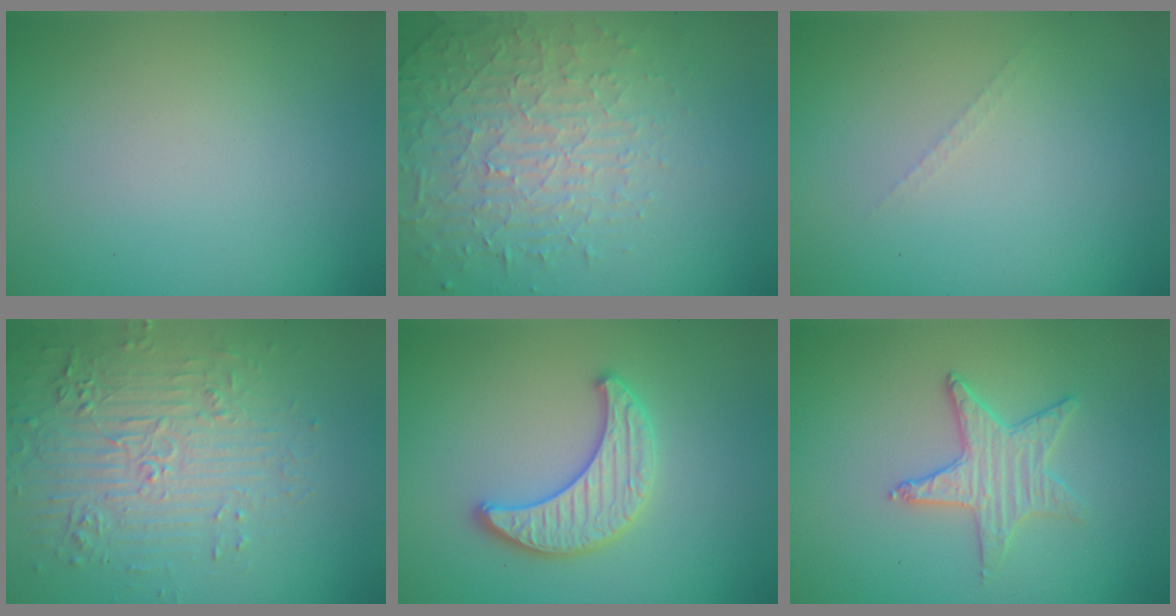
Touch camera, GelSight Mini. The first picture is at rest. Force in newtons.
{"total": 4.5, "press": 3.2, "slide": 3.1}
{"total": 0.6, "press": 0.6, "slide": 0.1}
{"total": 4.3, "press": 3.9, "slide": 1.7}
{"total": 3.2, "press": 3.2, "slide": 0.3}
{"total": 2.8, "press": 2.8, "slide": 0.4}